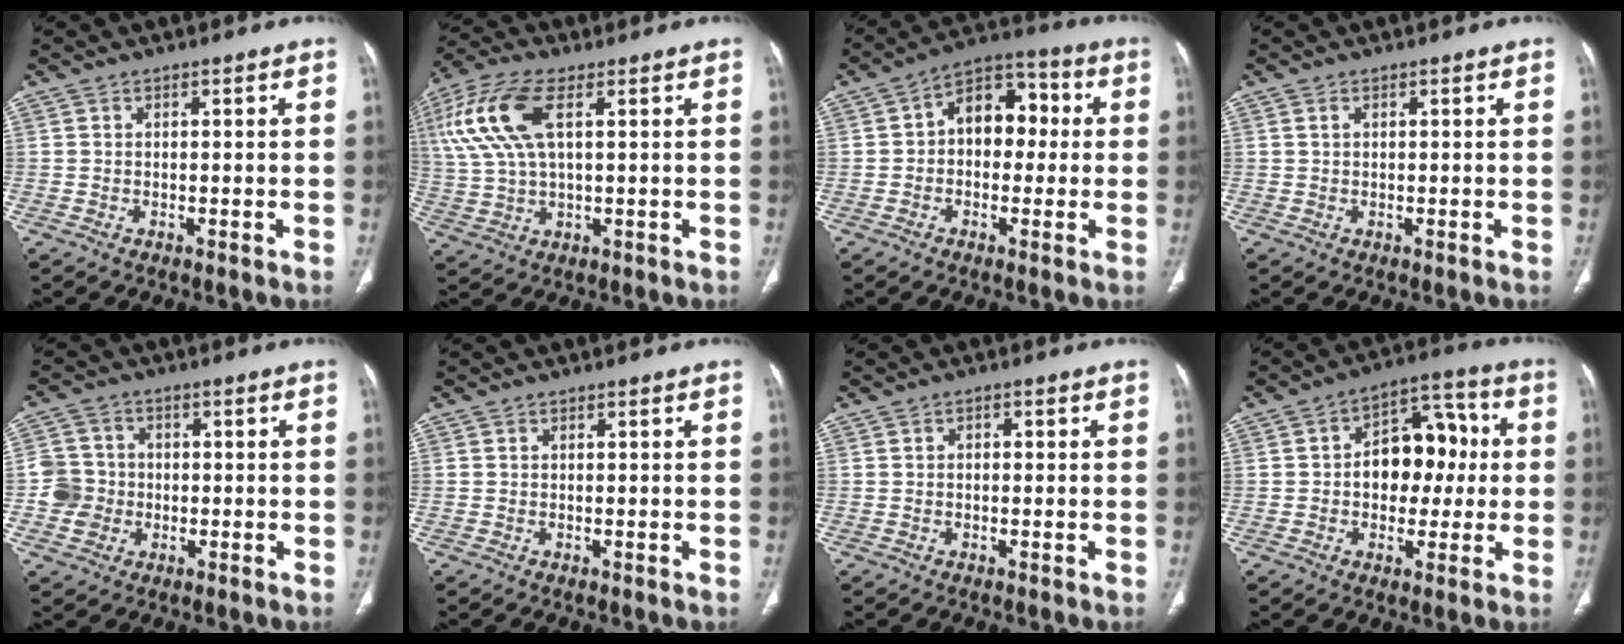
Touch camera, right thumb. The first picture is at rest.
{"total": 13.7, "force": [4.3, 6.1, 11.5], "torque": [-0.271, 0.012, 0.086]}
{"total": 10.7, "force": [0.9, 7.4, 7.7], "torque": [-0.076, 0.034, 0.001]}
{"total": 0.7, "force": [0.3, 0.5, 0.4], "torque": [-0.011, 0.003, 0.006]}
{"total": 6.5, "force": [-1.1, 6.2, 1.7], "torque": [-0.009, 0.014, -0.022]}
{"total": 0.0}
{"total": 1.0, "force": [0.1, 0.8, 0.7], "torque": [-0.006, 0.004, -0.002]}
{"total": 13.1, "force": [0.4, 9.0, 9.5], "torque": [-0.087, 0.034, 0.002]}